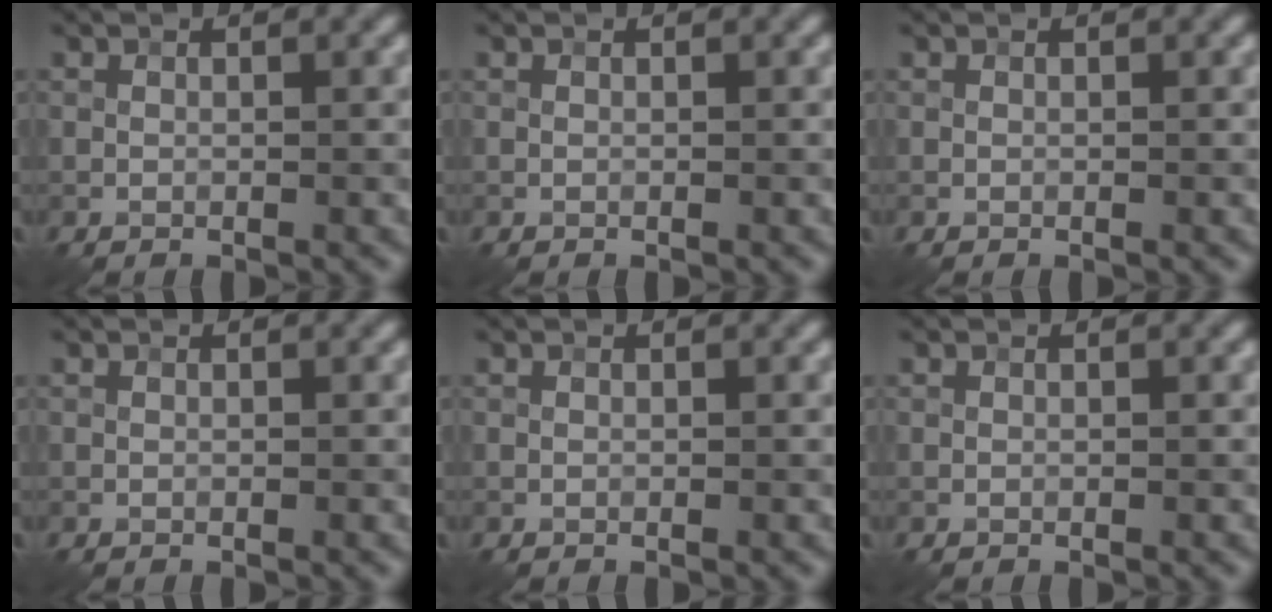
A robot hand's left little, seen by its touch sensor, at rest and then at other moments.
{"total": 0.0}
{"total": 0.0}
{"total": 0.0}
{"total": 0.0}
{"total": 0.0}